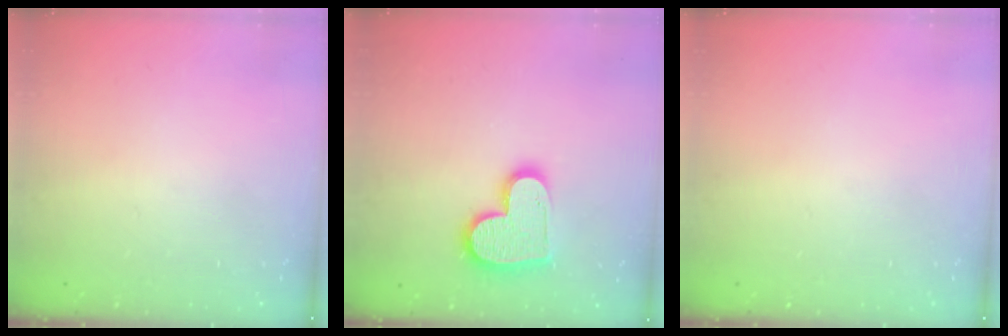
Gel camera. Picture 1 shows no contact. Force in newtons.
{"total": 13.9, "press": 13.9, "slide": 1.2}
{"total": 0.0}